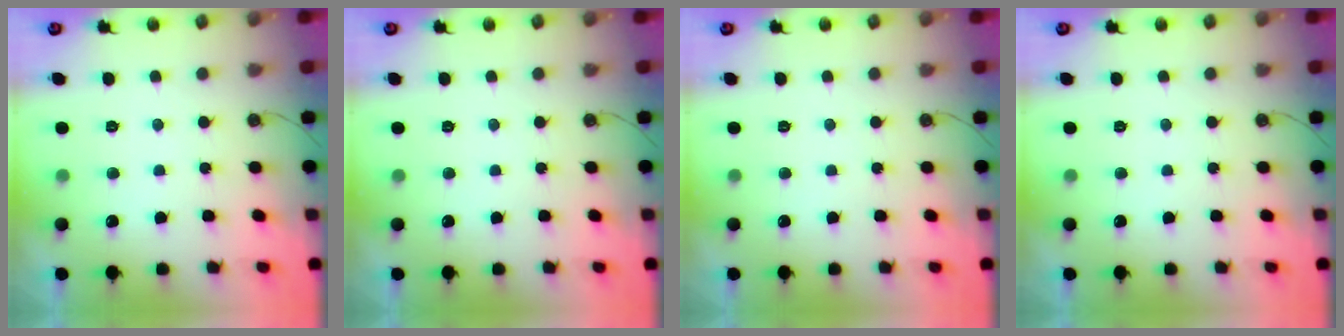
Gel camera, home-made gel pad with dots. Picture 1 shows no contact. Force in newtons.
{"total": 0.0}
{"total": 0.0}
{"total": 0.0}